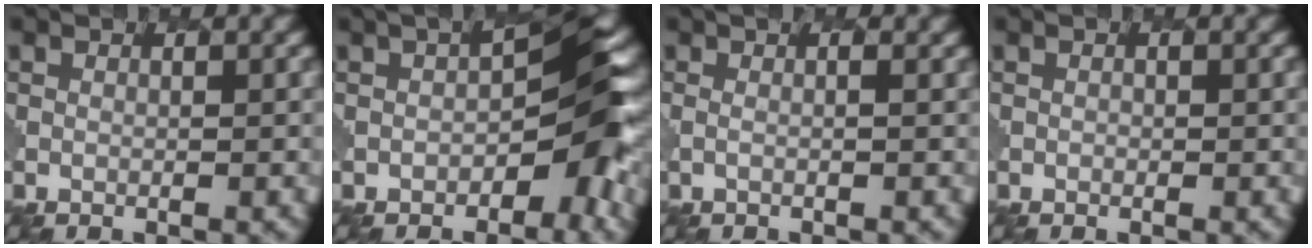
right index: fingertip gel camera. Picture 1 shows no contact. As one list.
[{"total": 4.1, "force": [-0.4, 2.3, 3.3], "torque": [-0.051, 0.017, -0.038]}, {"total": 1.2, "force": [0.5, 0.4, 1.0], "torque": [-0.008, 0.013, -0.010]}, {"total": 0.7, "force": [-0.3, 0.7, 0.1], "torque": [-0.011, -0.007, -0.008]}]